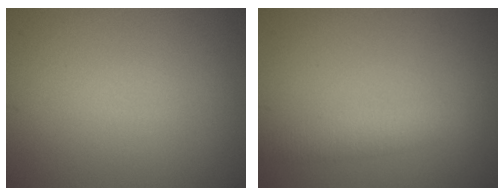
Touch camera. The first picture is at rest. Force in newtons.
{"total": 2.4, "press": 2.4, "slide": 0.2}